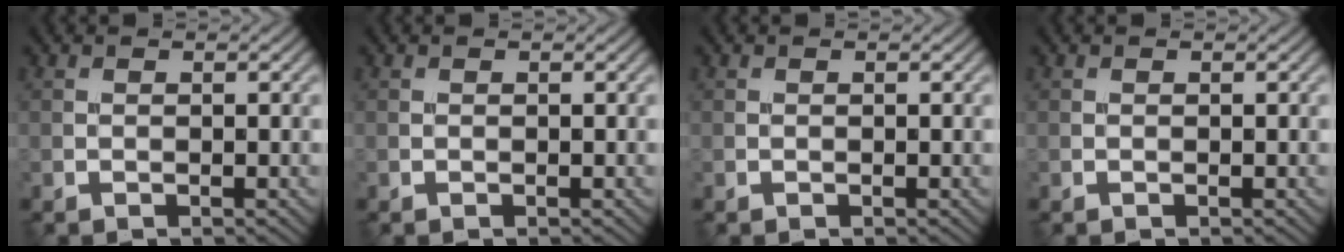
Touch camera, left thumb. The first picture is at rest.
{"total": 0.0}
{"total": 0.0}
{"total": 0.0}